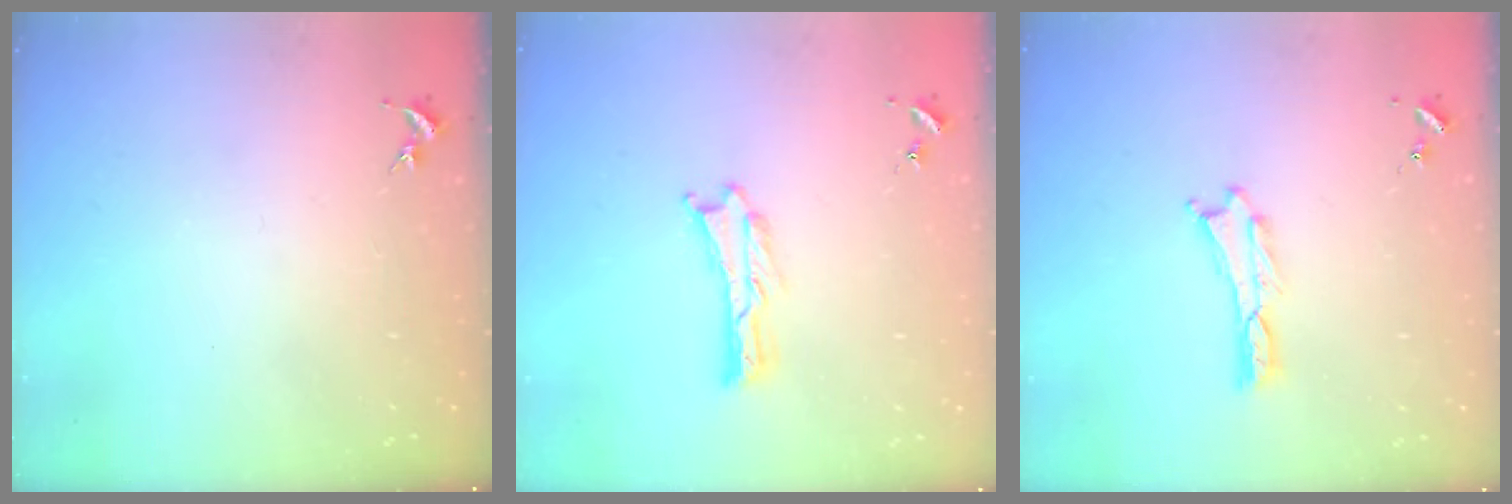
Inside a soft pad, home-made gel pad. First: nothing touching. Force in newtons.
{"total": 0.0}
{"total": 0.0}